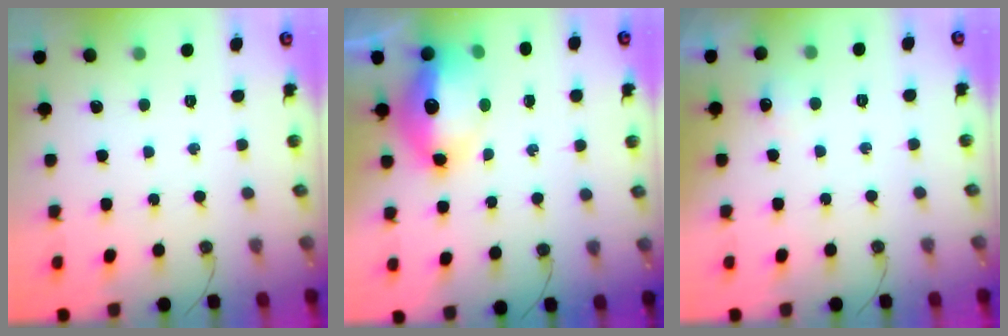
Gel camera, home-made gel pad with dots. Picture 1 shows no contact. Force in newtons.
{"total": 15.1, "press": 14.4, "slide": 4.4}
{"total": 5.0, "press": 4.9, "slide": 0.8}